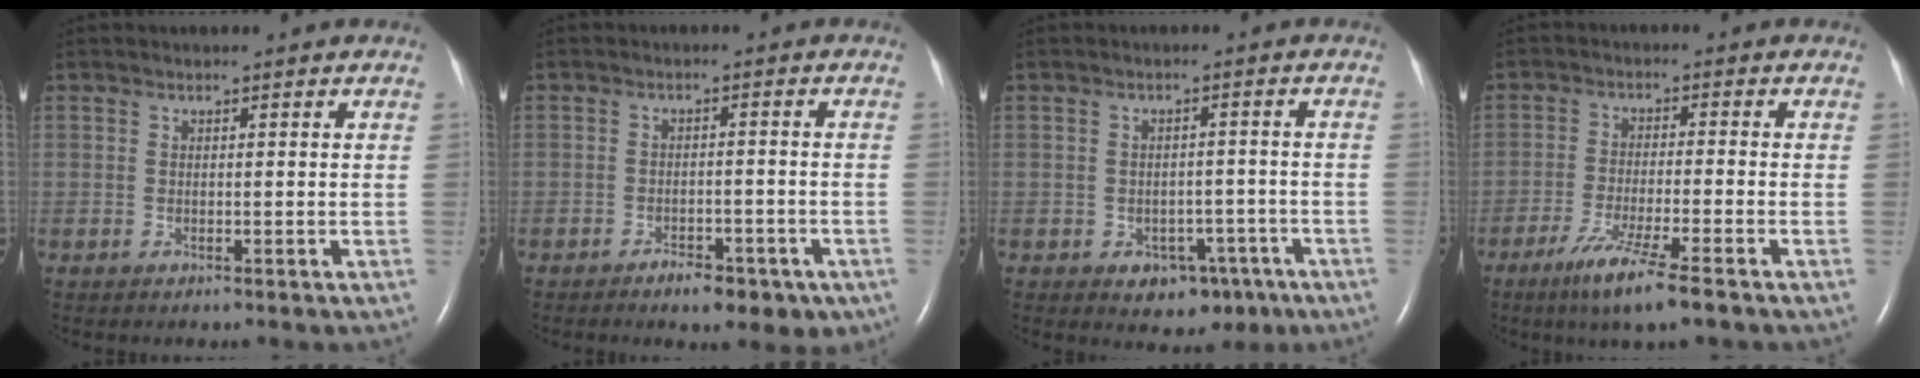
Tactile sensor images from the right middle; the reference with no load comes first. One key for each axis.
{"total": 6.2, "fx": -4.0, "fy": 2.9, "fz": 3.7, "tx": -0.040, "ty": 0.006, "tz": -0.053}
{"total": 6.0, "fx": -3.2, "fy": 4.1, "fz": 3.0, "tx": -0.028, "ty": 0.014, "tz": -0.033}
{"total": 7.9, "fx": -5.1, "fy": -0.2, "fz": 6.0, "tx": -0.118, "ty": -0.023, "tz": -0.090}